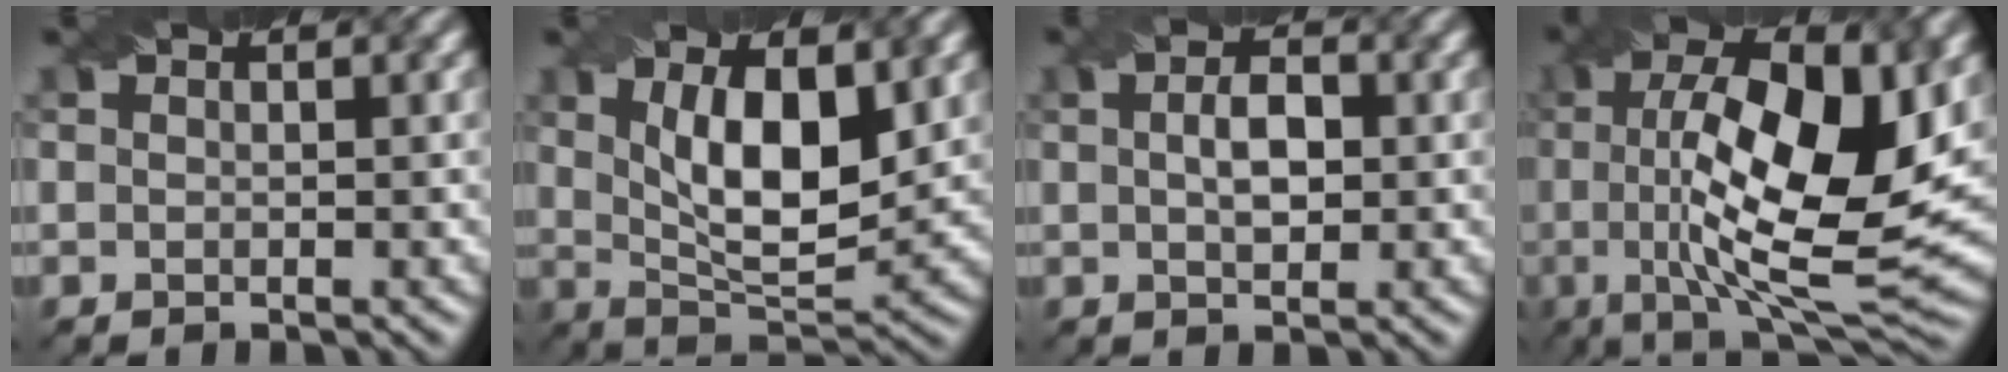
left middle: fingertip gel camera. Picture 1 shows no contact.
{"total": 8.6, "force": [2.1, 3.4, 7.6], "torque": [-0.133, -0.005, 0.038]}
{"total": 2.9, "force": [0.1, 1.6, 2.4], "torque": [-0.052, 0.005, 0.003]}
{"total": 14.5, "force": [1.4, 5.0, 13.6], "torque": [-0.211, -0.005, 0.021]}